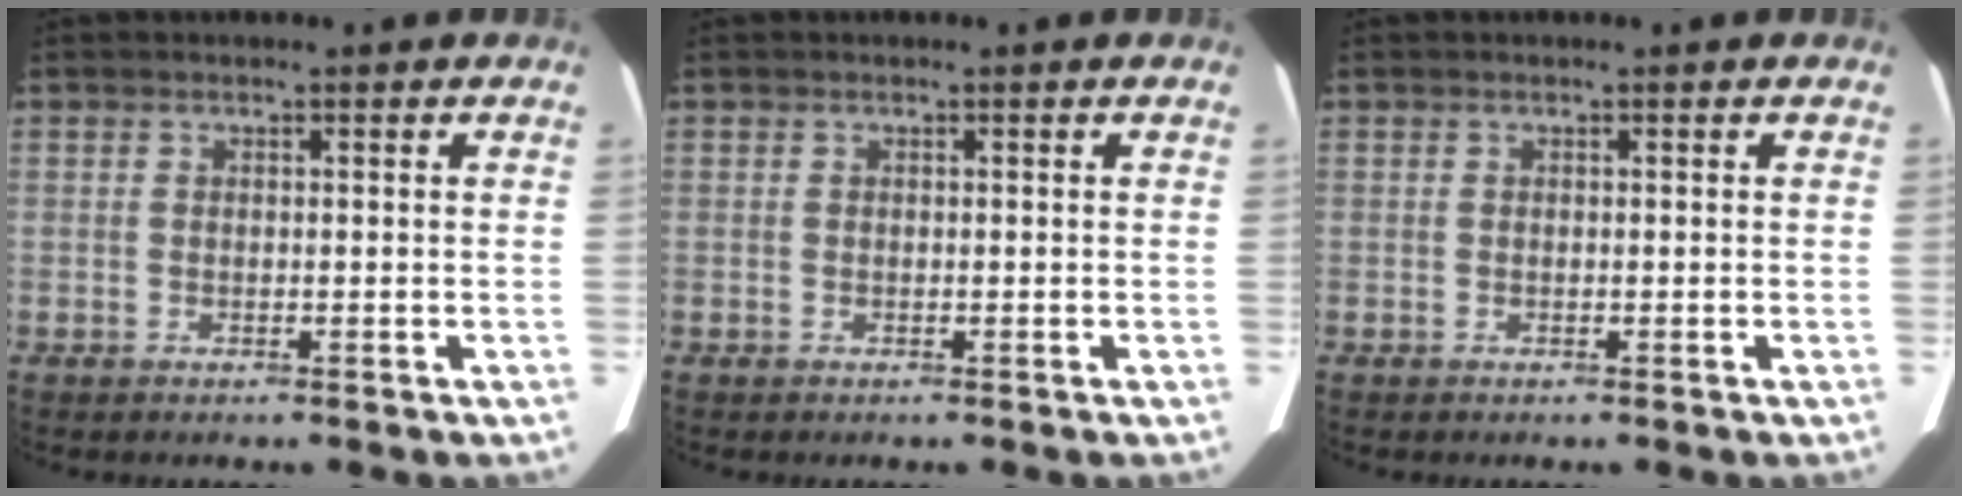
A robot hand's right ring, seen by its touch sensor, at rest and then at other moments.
{"total": 0.0}
{"total": 0.0}